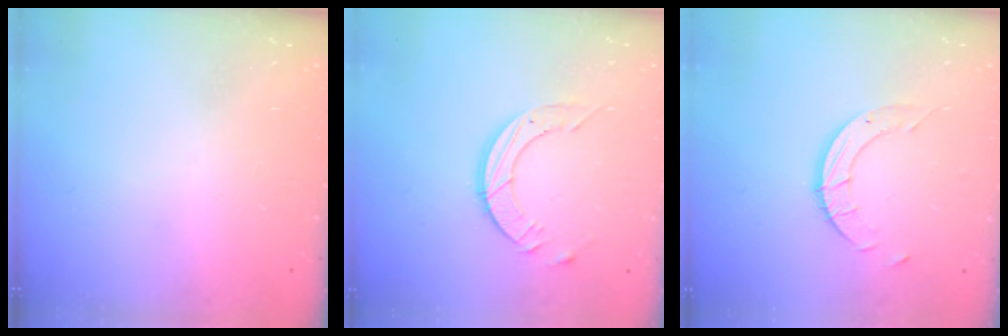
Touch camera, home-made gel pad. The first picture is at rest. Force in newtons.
{"total": 9.0, "press": 9.0, "slide": 0.8}
{"total": 5.6, "press": 5.6, "slide": 0.1}